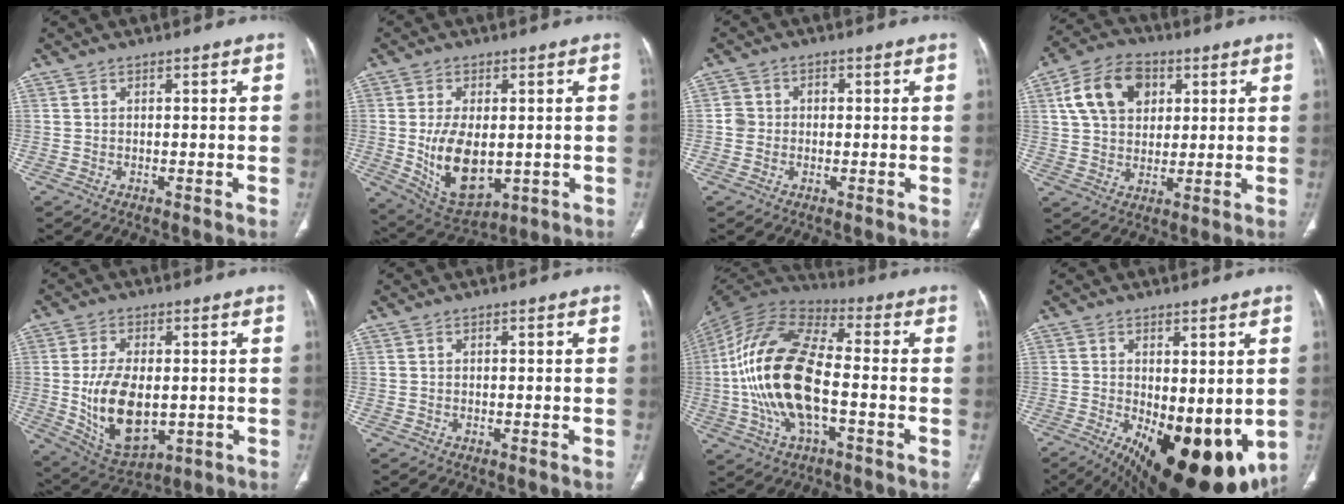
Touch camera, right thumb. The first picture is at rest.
{"total": 12.8, "force": [-0.9, 7.3, 10.5], "torque": [-0.174, -0.014, 0.010]}
{"total": 3.0, "force": [-0.4, 2.8, 0.8], "torque": [0.001, 0.012, -0.013]}
{"total": 12.5, "force": [4.2, 9.0, 7.7], "torque": [-0.114, 0.002, 0.069]}
{"total": 14.4, "force": [-1.0, 8.1, 11.9], "torque": [-0.205, -0.011, 0.005]}
{"total": 0.0}
{"total": 20.7, "force": [-2.8, 9.6, 18.2], "torque": [-0.373, 0.025, -0.054]}
{"total": 21.5, "force": [-5.5, 10.1, 18.2], "torque": [-0.231, -0.037, -0.056]}